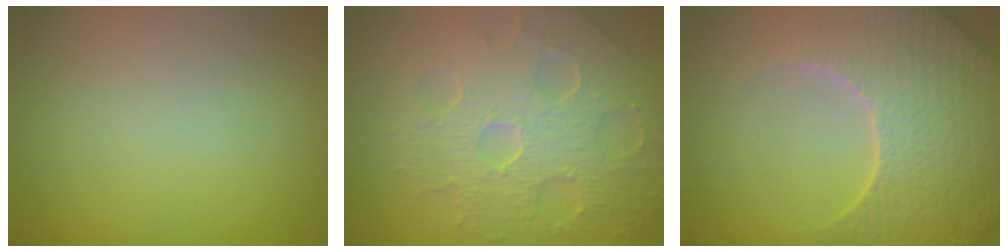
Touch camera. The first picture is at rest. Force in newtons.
{"total": 8.8, "press": 6.1, "slide": 6.4}
{"total": 7.8, "press": 7.5, "slide": 2.1}